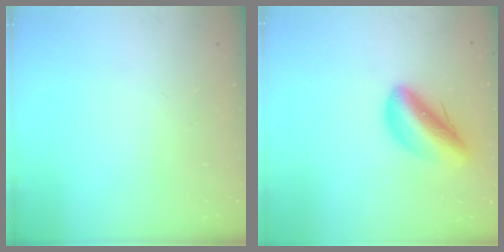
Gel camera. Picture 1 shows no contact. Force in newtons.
{"total": 12.4, "press": 11.8, "slide": 3.8}